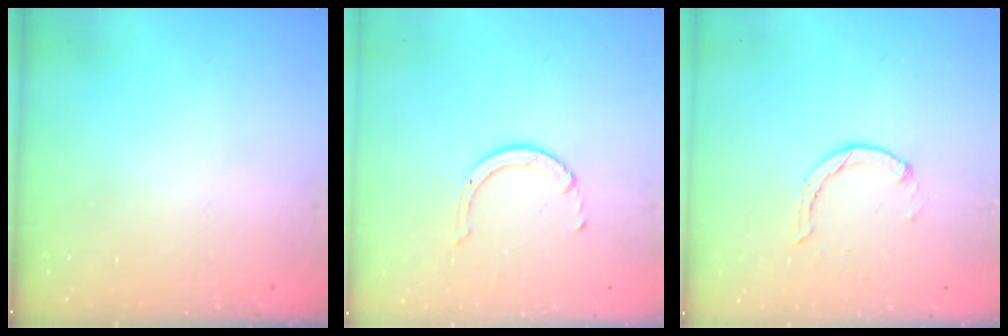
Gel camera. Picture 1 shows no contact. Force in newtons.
{"total": 2.5, "press": 2.5, "slide": 0.2}
{"total": 1.0, "press": 0.9, "slide": 0.3}